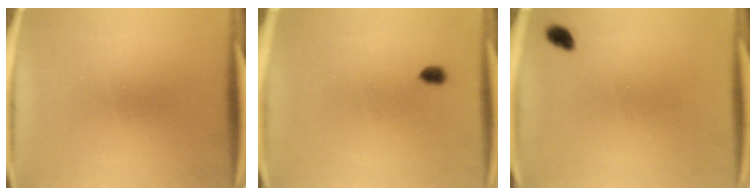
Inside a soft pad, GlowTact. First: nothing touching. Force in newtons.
{"total": 2.1}
{"total": 1.8}